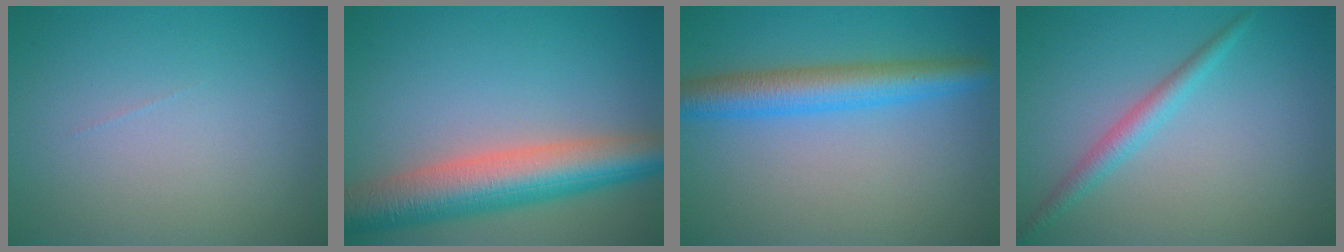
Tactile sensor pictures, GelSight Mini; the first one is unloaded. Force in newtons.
{"total": 8.5, "press": 8.5, "slide": 0.6}
{"total": 5.1, "press": 5.1, "slide": 0.1}
{"total": 2.1, "press": 2.1, "slide": 0.1}